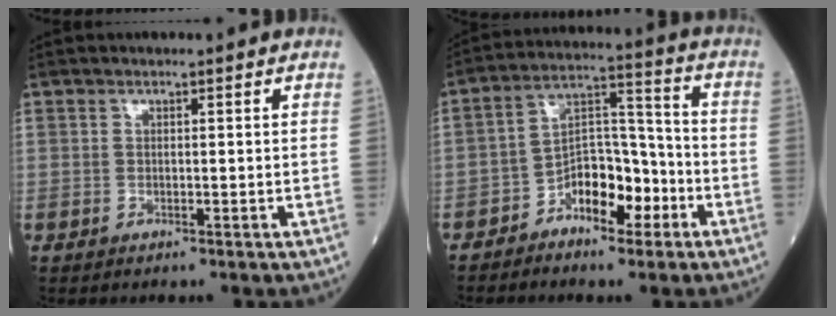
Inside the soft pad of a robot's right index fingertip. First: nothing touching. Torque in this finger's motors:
{"motor_torque": [0.26, -0.26, 0.42, 0.09]}